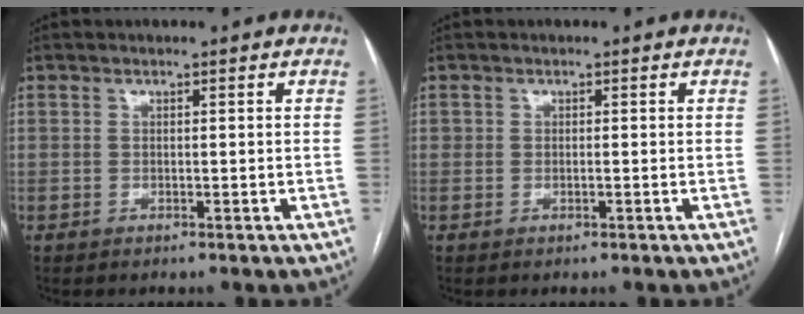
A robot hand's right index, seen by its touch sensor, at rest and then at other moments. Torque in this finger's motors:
{"motor_torque": [0.06, 0.05, -0.01, 0.01]}